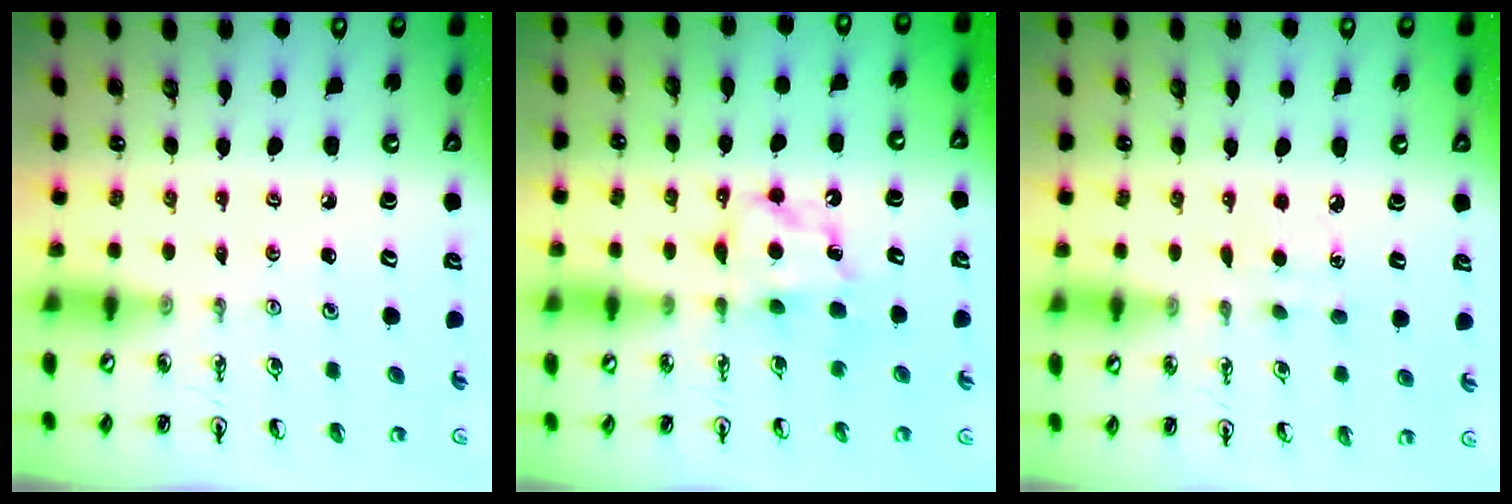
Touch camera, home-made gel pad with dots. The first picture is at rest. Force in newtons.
{"total": 6.5, "press": 6.5, "slide": 0.3}
{"total": 4.7, "press": 4.6, "slide": 0.5}